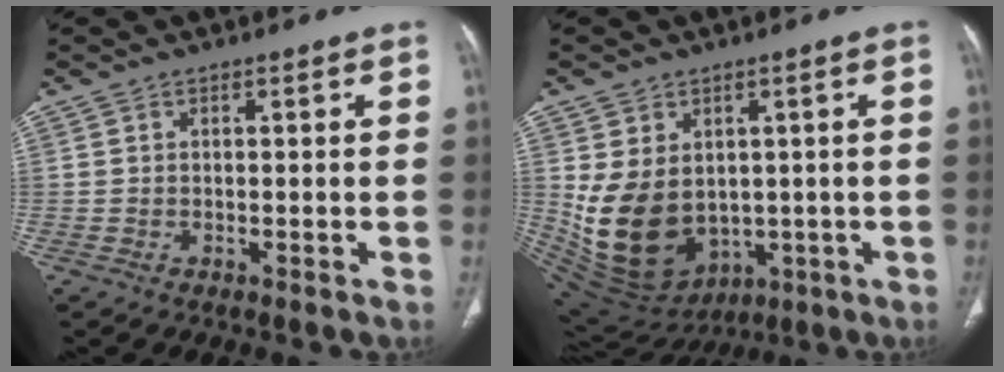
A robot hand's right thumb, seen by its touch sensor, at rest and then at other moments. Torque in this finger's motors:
{"motor_torque": [-0.41, 1.36, 1.58, 0.38, 0.21]}